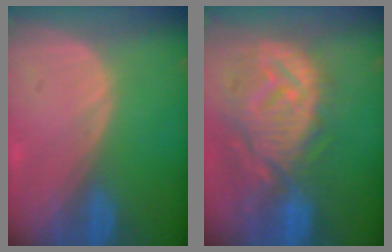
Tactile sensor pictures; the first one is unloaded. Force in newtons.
{"total": 12.6, "press": 11.1, "slide": 5.8}